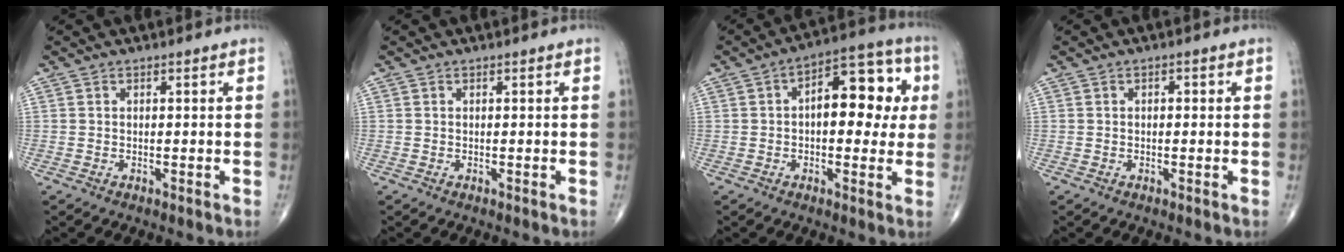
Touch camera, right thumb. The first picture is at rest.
{"total": 0.0}
{"total": 13.7, "force": [1.7, 7.3, 11.5], "torque": [-0.116, 0.027, 0.015]}
{"total": 0.8, "force": [0.1, 0.5, 0.6], "torque": [-0.004, 0.000, -0.002]}